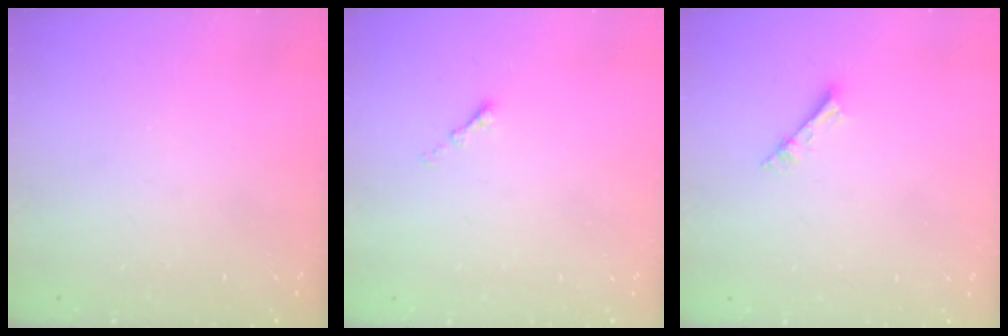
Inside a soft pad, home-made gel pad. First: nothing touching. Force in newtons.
{"total": 1.1, "press": 1.0, "slide": 0.5}
{"total": 2.7, "press": 2.7, "slide": 0.3}